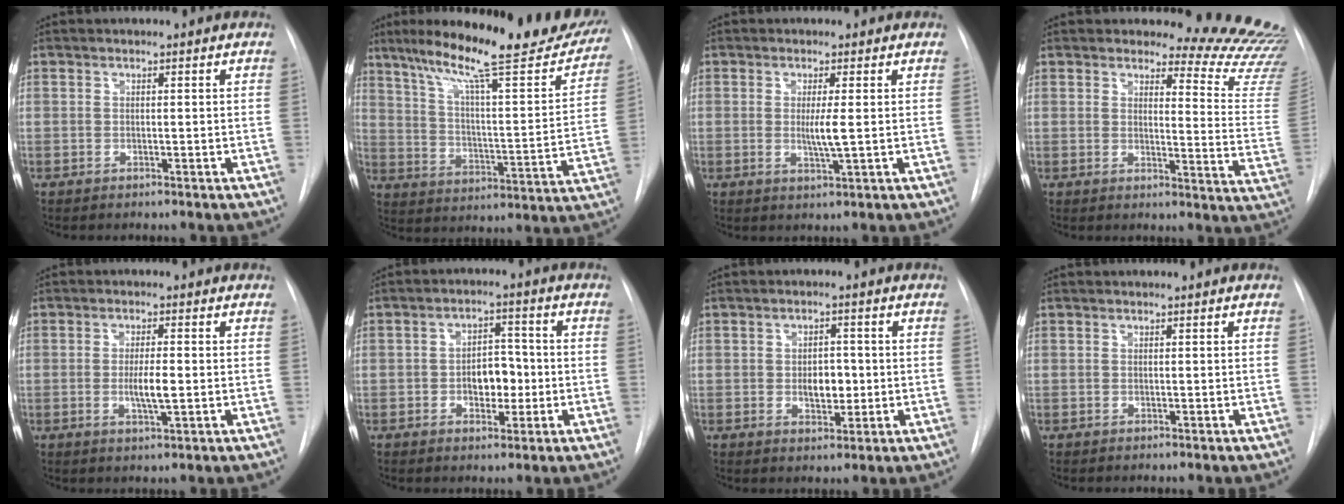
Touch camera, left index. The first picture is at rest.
{"total": 24.9, "force": [20.5, 3.1, 13.8], "torque": [-0.213, -0.025, 0.284]}
{"total": 3.3, "force": [0.1, 0.0, 3.3], "torque": [-0.066, -0.007, 0.002]}
{"total": 16.7, "force": [16.5, 1.3, 2.1], "torque": [0.005, -0.166, 0.154]}
{"total": 4.3, "force": [-0.5, 0.7, 4.2], "torque": [-0.077, -0.005, -0.008]}
{"total": 5.7, "force": [-1.0, 3.4, 4.5], "torque": [-0.065, 0.016, -0.013]}
{"total": 4.4, "force": [-0.3, 2.6, 3.5], "torque": [-0.047, 0.003, 0.001]}
{"total": 0.0}